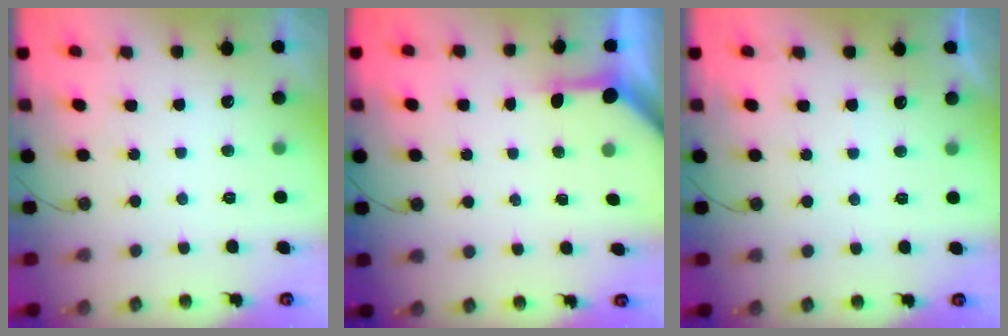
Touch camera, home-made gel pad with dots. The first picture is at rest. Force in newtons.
{"total": 3.6, "press": 3.6, "slide": 0.4}
{"total": 2.8, "press": 2.8, "slide": 0.5}